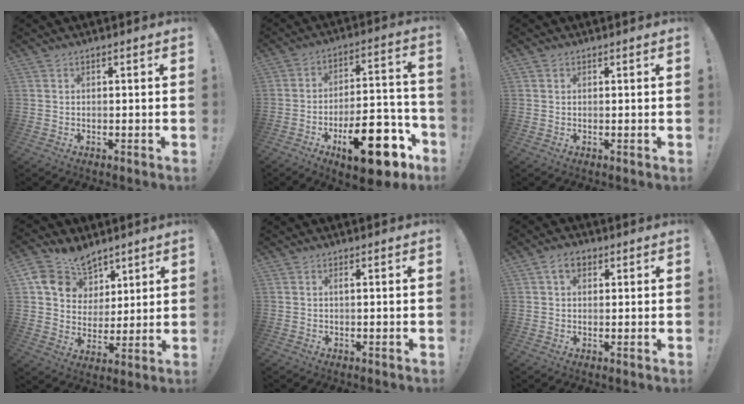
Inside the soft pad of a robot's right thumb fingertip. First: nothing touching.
{"total": 21.5, "force": [-11.2, 8.7, 16.2], "torque": [-0.223, 0.075, -0.170]}
{"total": 0.6, "force": [0.3, 0.5, 0.0], "torque": [0.008, -0.003, 0.005]}
{"total": 13.4, "force": [8.6, 9.4, 4.1], "torque": [-0.073, -0.053, 0.172]}
{"total": 0.6, "force": [0.1, -0.1, 0.6], "torque": [-0.005, -0.003, -0.001]}
{"total": 4.8, "force": [2.0, 3.2, 3.0], "torque": [-0.053, 0.005, 0.038]}